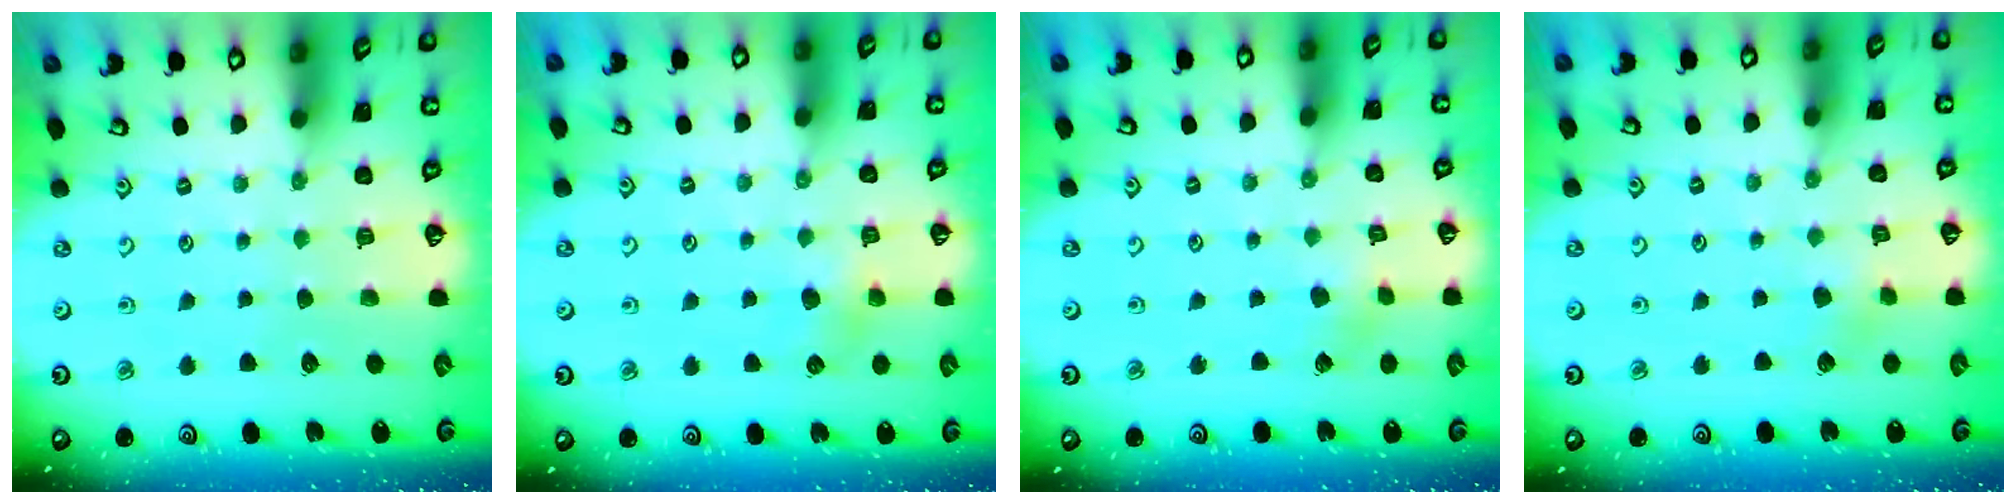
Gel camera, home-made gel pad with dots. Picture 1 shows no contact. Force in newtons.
{"total": 5.9, "press": 5.9, "slide": 0.5}
{"total": 2.5, "press": 2.4, "slide": 0.7}
{"total": 3.9, "press": 3.8, "slide": 1.1}